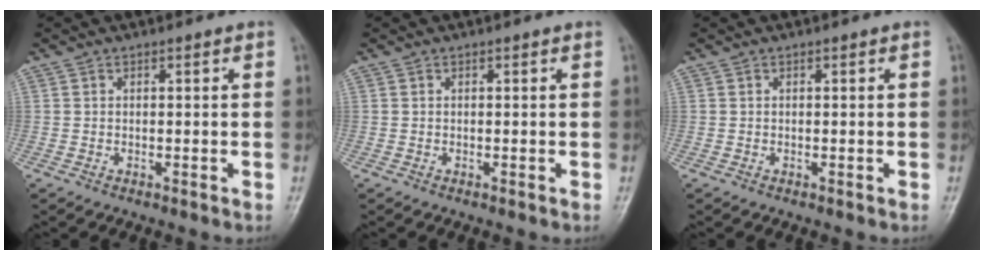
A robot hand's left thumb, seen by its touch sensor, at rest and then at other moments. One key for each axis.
{"total": 0.0}
{"total": 0.0}